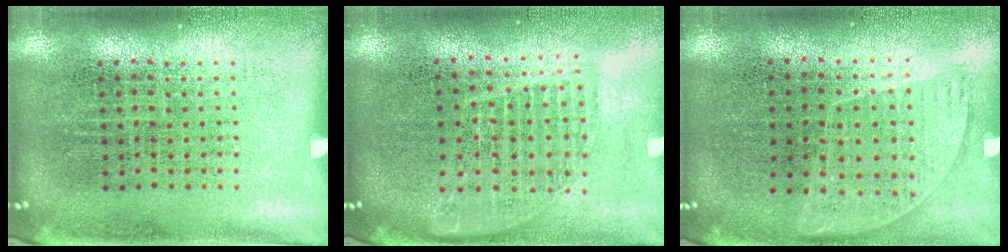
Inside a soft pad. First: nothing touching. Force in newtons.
{"total": 1.6, "press": 1.5, "slide": 0.7}
{"total": 0.9, "press": 0.8, "slide": 0.4}